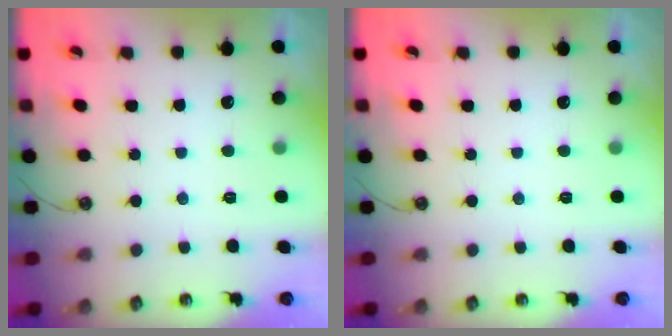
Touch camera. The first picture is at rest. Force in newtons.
{"total": 0.0}